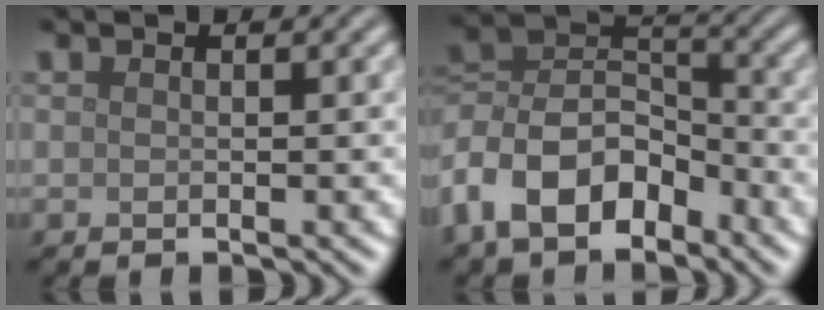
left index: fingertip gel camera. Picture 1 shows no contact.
{"total": 8.7, "force": [-4.4, 5.3, 5.3], "torque": [-0.094, 0.009, -0.099]}